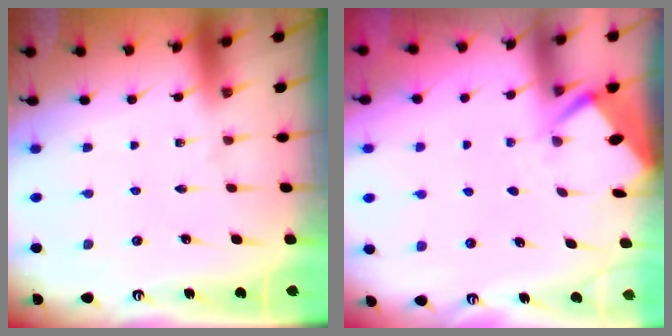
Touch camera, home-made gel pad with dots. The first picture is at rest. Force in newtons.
{"total": 2.8, "press": 2.8, "slide": 0.4}